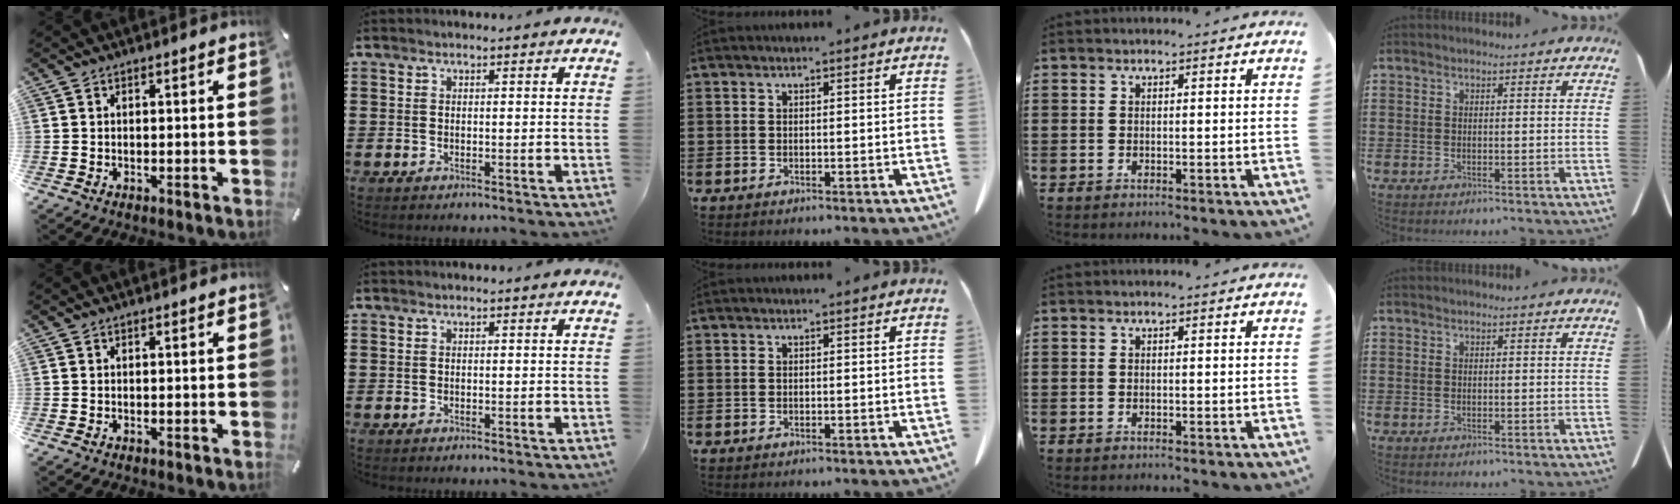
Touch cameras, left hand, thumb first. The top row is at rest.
{}